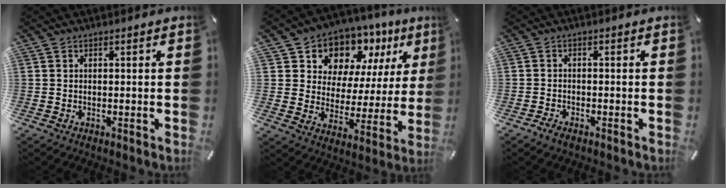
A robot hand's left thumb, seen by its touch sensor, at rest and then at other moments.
{"total": 10.2, "force": [7.4, 6.9, 0.6], "torque": [-0.015, -0.082, 0.137]}
{"total": 1.7, "force": [-1.4, 0.8, 0.6], "torque": [-0.012, 0.005, -0.028]}